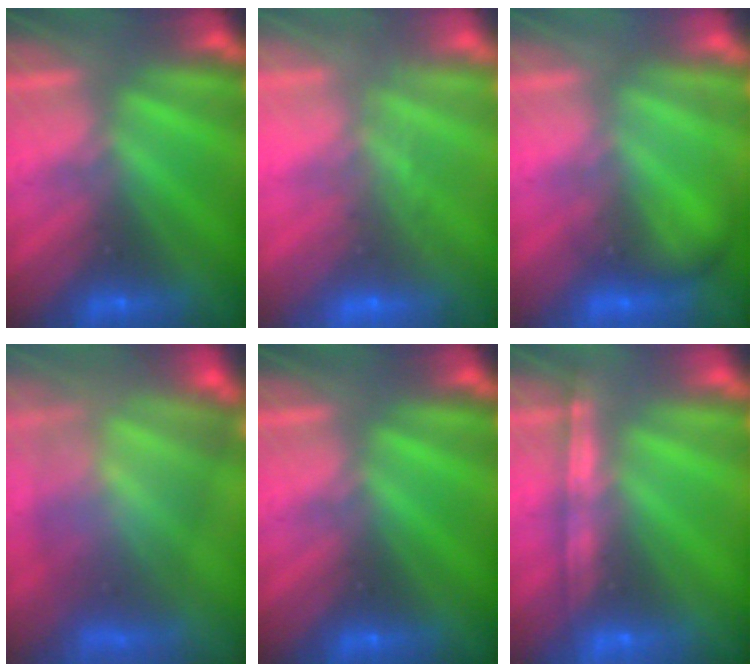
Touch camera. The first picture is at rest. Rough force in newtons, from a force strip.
{"total": 8.1}
{"total": 1.8}
{"total": 9.5}
{"total": 0.0}
{"total": 1.1}